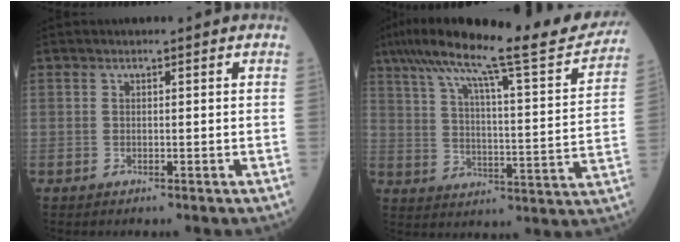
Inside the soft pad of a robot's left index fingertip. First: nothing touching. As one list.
[{"total": 23.3, "force": [19.5, 1.4, 12.6], "torque": [-0.205, -0.011, 0.272]}]